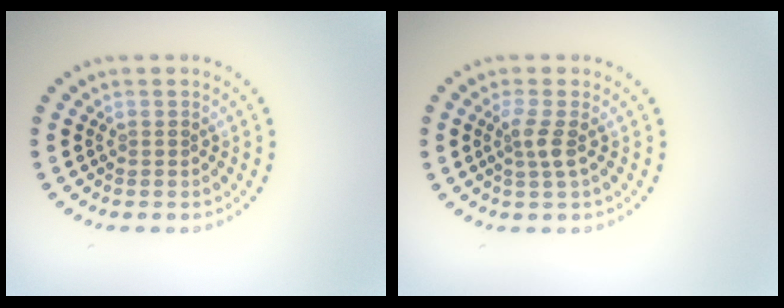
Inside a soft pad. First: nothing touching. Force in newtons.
{"total": 1.9, "press": 1.4, "slide": 1.3}